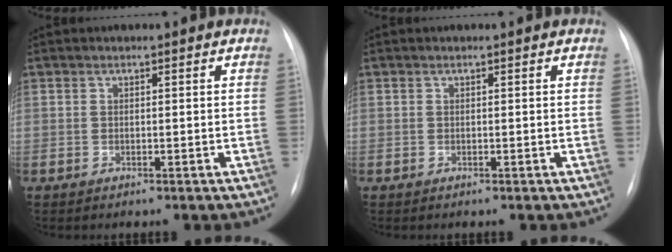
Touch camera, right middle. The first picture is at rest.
{"total": 0.0}